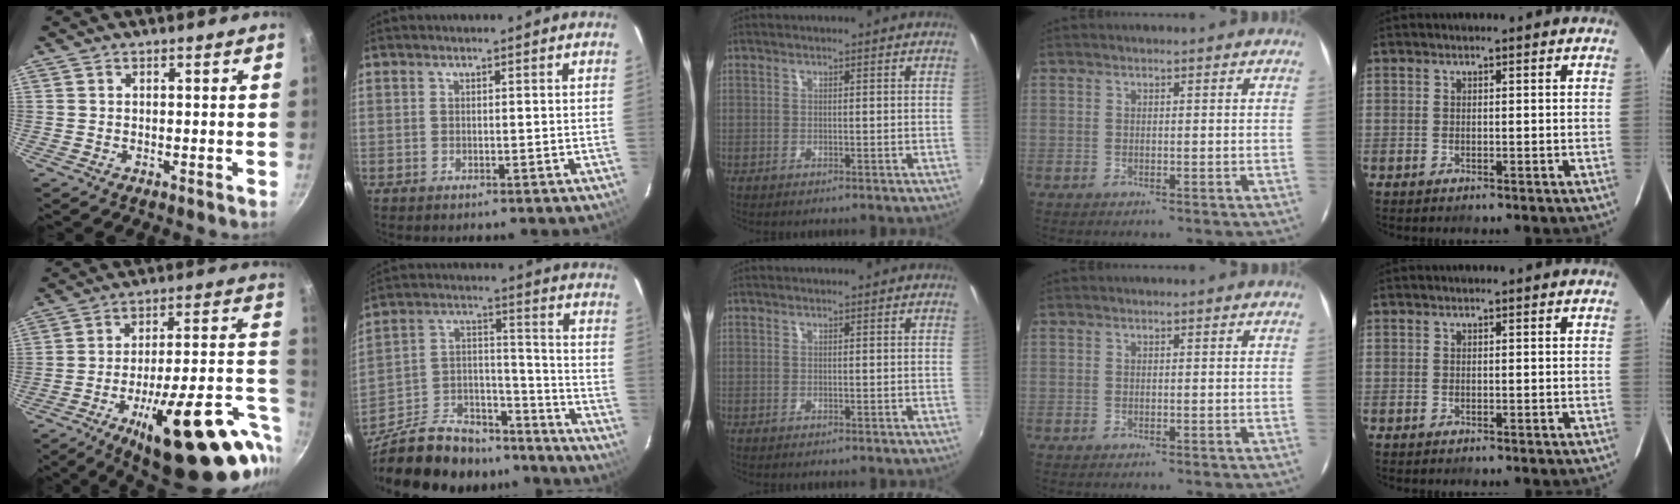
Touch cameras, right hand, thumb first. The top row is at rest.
{"thumb": {"total": 29.0, "force": [-10.4, 9.6, 25.3], "torque": [-0.315, 0.023, -0.142]}, "index": {"total": 26.6, "force": [-21.1, 11.8, 11.3], "torque": [-0.235, 0.034, -0.311]}}